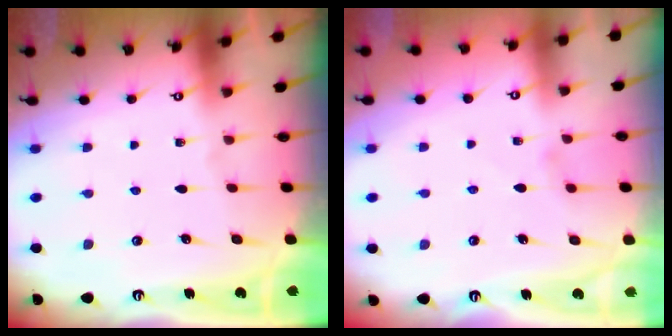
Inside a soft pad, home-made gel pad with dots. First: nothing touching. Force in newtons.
{"total": 1.6, "press": 1.5, "slide": 0.4}